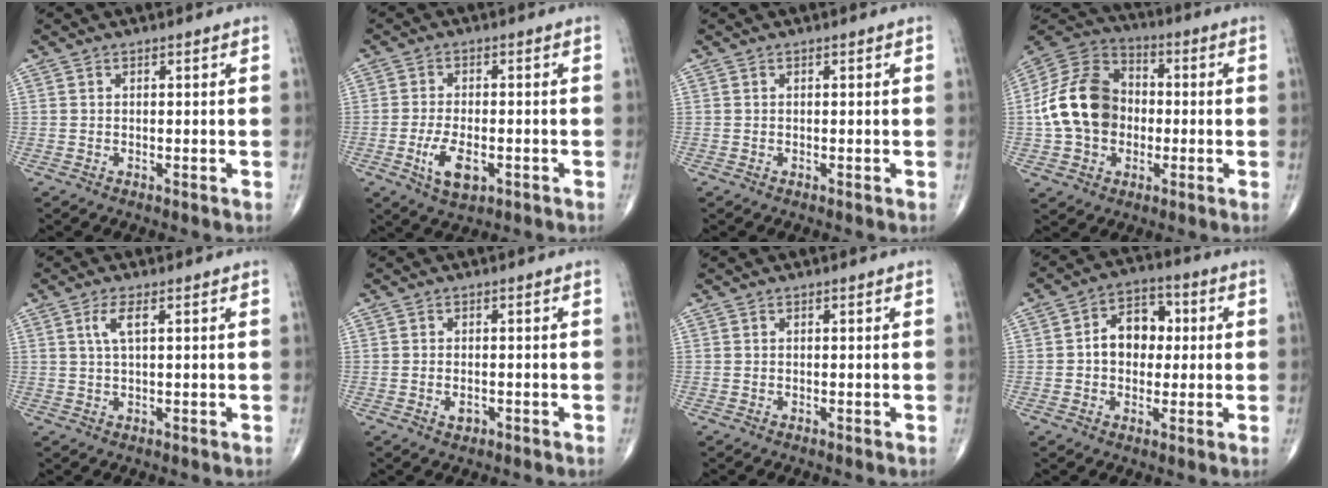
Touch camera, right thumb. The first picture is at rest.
{"total": 6.5, "force": [-2.3, 3.2, 5.2], "torque": [-0.092, 0.002, -0.034]}
{"total": 0.0}
{"total": 16.1, "force": [-1.1, 12.5, 10.1], "torque": [-0.166, 0.030, -0.028]}
{"total": 3.2, "force": [1.1, 0.7, 2.9], "torque": [-0.063, 0.002, 0.025]}
{"total": 1.7, "force": [-0.7, 1.1, 1.1], "torque": [-0.013, 0.003, -0.008]}
{"total": 0.0}
{"total": 9.3, "force": [0.6, 6.9, 6.2], "torque": [-0.063, 0.023, 0.002]}